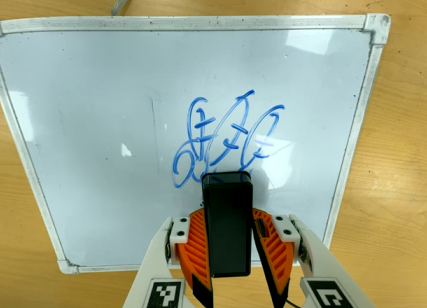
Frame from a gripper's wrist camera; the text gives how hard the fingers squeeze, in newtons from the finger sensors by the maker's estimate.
{"total": 6.4, "left": 5.8, "right": 7.0}